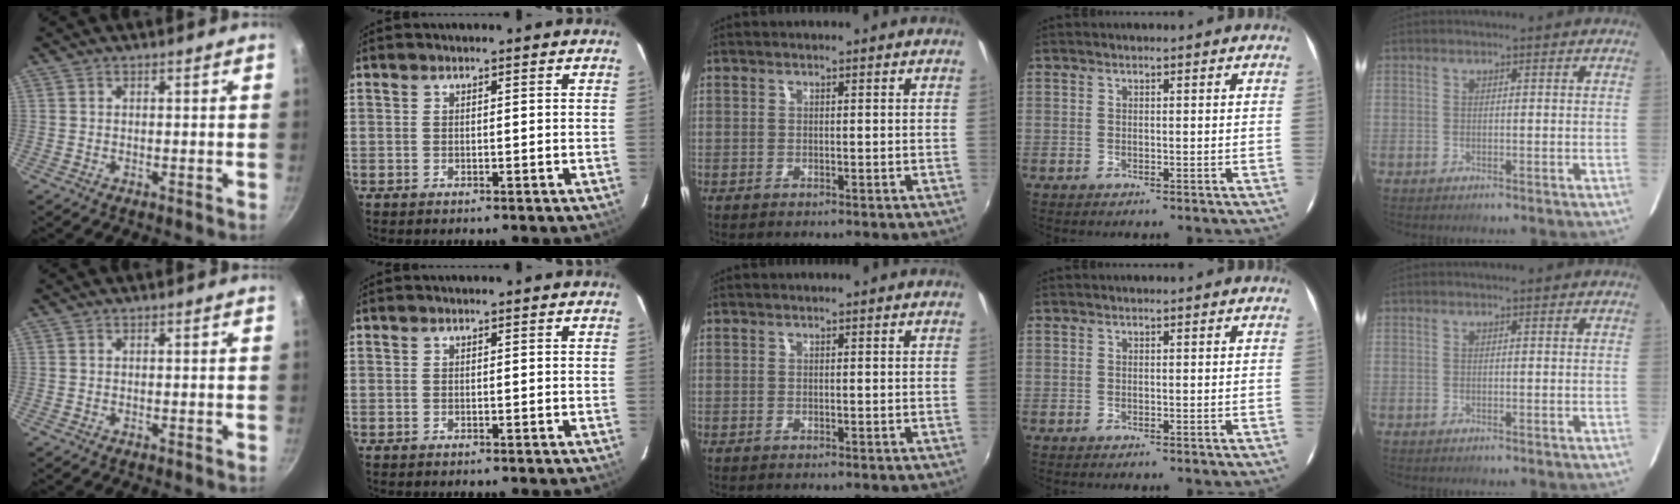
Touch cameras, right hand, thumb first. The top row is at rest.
{}